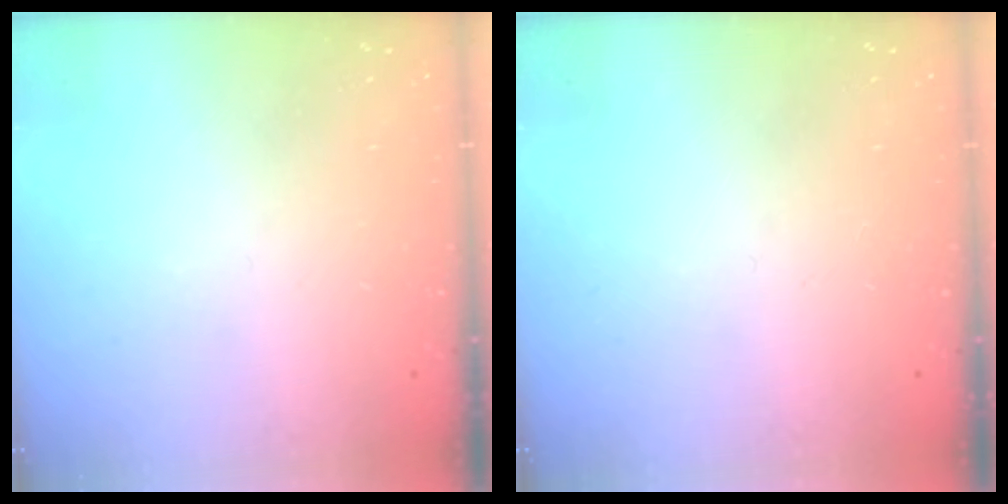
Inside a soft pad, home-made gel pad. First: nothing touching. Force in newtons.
{"total": 0.0}